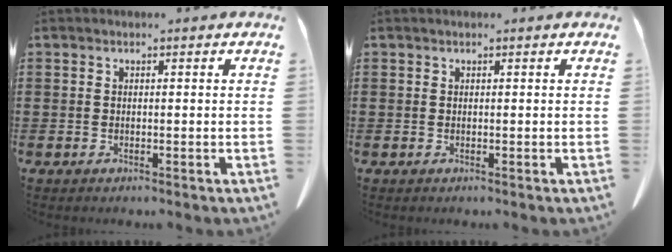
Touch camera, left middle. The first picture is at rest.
{"total": 0.0}